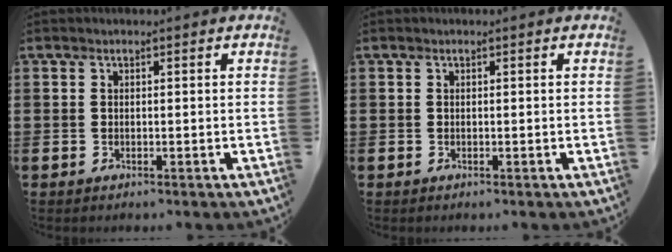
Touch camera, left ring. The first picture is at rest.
{"total": 0.0}